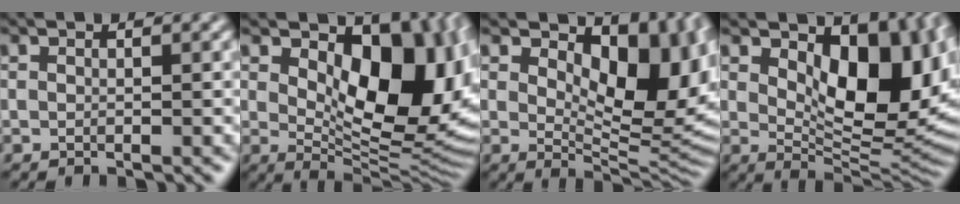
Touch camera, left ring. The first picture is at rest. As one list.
[{"total": 13.5, "force": [3.4, 7.2, 11.0], "torque": [-0.133, -0.011, 0.064]}, {"total": 11.9, "force": [3.6, 6.1, 9.6], "torque": [-0.126, -0.009, 0.064]}, {"total": 11.9, "force": [3.3, 6.2, 9.6], "torque": [-0.127, -0.010, 0.058]}]